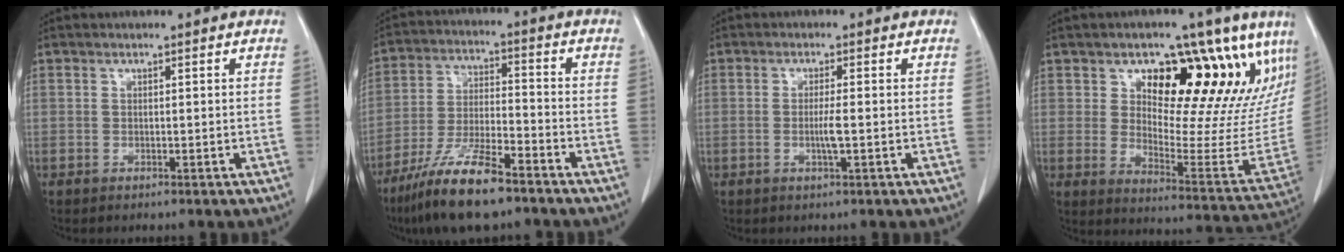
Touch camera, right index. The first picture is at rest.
{"total": 12.6, "force": [-9.0, 2.2, 8.5], "torque": [-0.166, -0.024, -0.165]}
{"total": 2.5, "force": [-0.5, -0.1, 2.5], "torque": [-0.050, -0.004, -0.009]}
{"total": 22.5, "force": [13.3, 9.7, 15.3], "torque": [-0.216, 0.009, 0.183]}